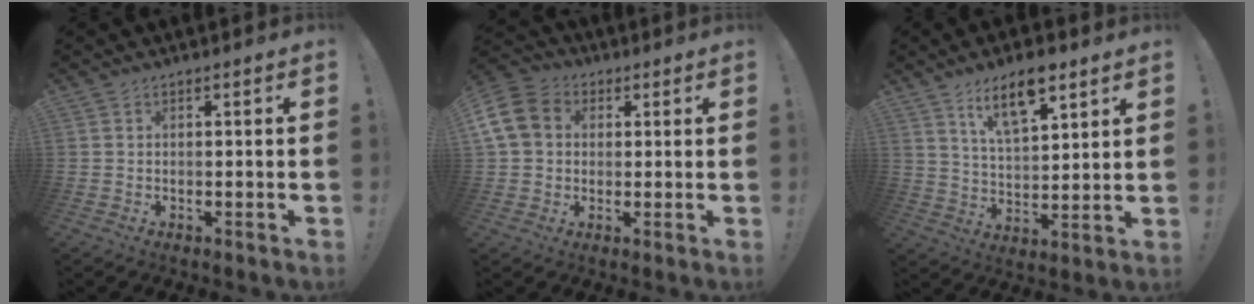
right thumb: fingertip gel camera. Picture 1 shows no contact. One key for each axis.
{"total": 9.1, "fx": 0.9, "fy": 7.9, "fz": 4.6, "tx": -0.083, "ty": 0.011, "tz": 0.022}
{"total": 11.9, "fx": 7.8, "fy": 5.1, "fz": 7.4, "tx": -0.116, "ty": -0.037, "tz": 0.136}